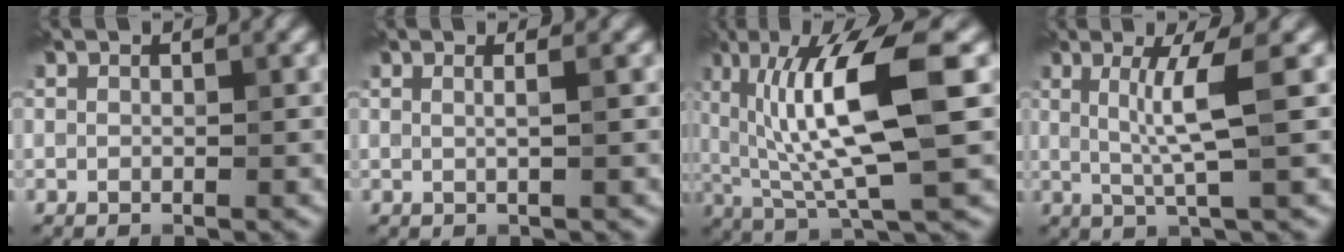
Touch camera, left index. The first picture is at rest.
{"total": 1.2, "force": [0.5, 0.3, 1.0], "torque": [-0.006, -0.004, -0.003]}
{"total": 10.2, "force": [2.0, 2.1, 9.7], "torque": [-0.172, -0.004, 0.041]}
{"total": 3.8, "force": [0.9, 0.0, 3.7], "torque": [-0.069, -0.002, 0.016]}